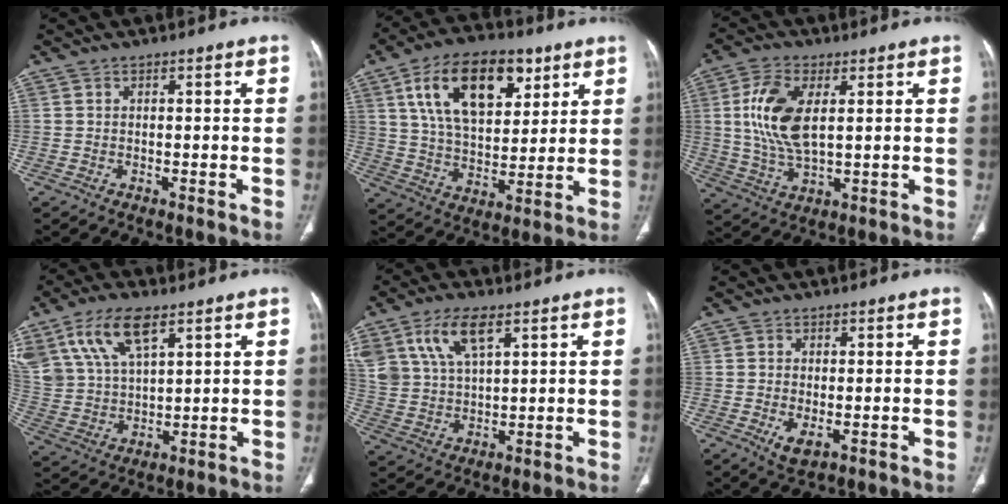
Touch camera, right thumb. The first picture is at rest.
{"total": 19.5, "force": [8.7, 10.6, 14.0], "torque": [-0.200, -0.024, 0.151]}
{"total": 11.9, "force": [2.5, 5.6, 10.1], "torque": [-0.214, -0.009, 0.054]}
{"total": 14.1, "force": [8.1, 6.7, 9.4], "torque": [-0.177, -0.017, 0.164]}
{"total": 11.6, "force": [6.2, 5.7, 8.1], "torque": [-0.158, -0.013, 0.127]}
{"total": 3.4, "force": [-0.9, 1.6, 2.8], "torque": [-0.053, -0.009, -0.009]}